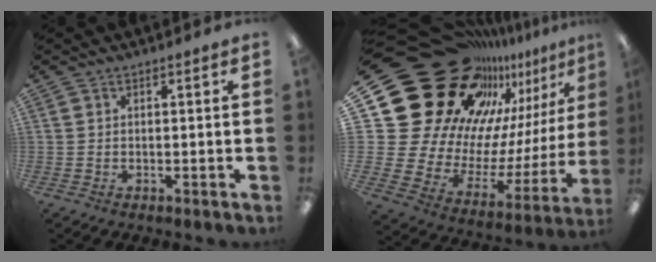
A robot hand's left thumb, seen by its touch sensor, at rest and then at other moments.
{"total": 29.0, "force": [18.2, 18.3, 13.3], "torque": [-0.178, -0.181, 0.384]}